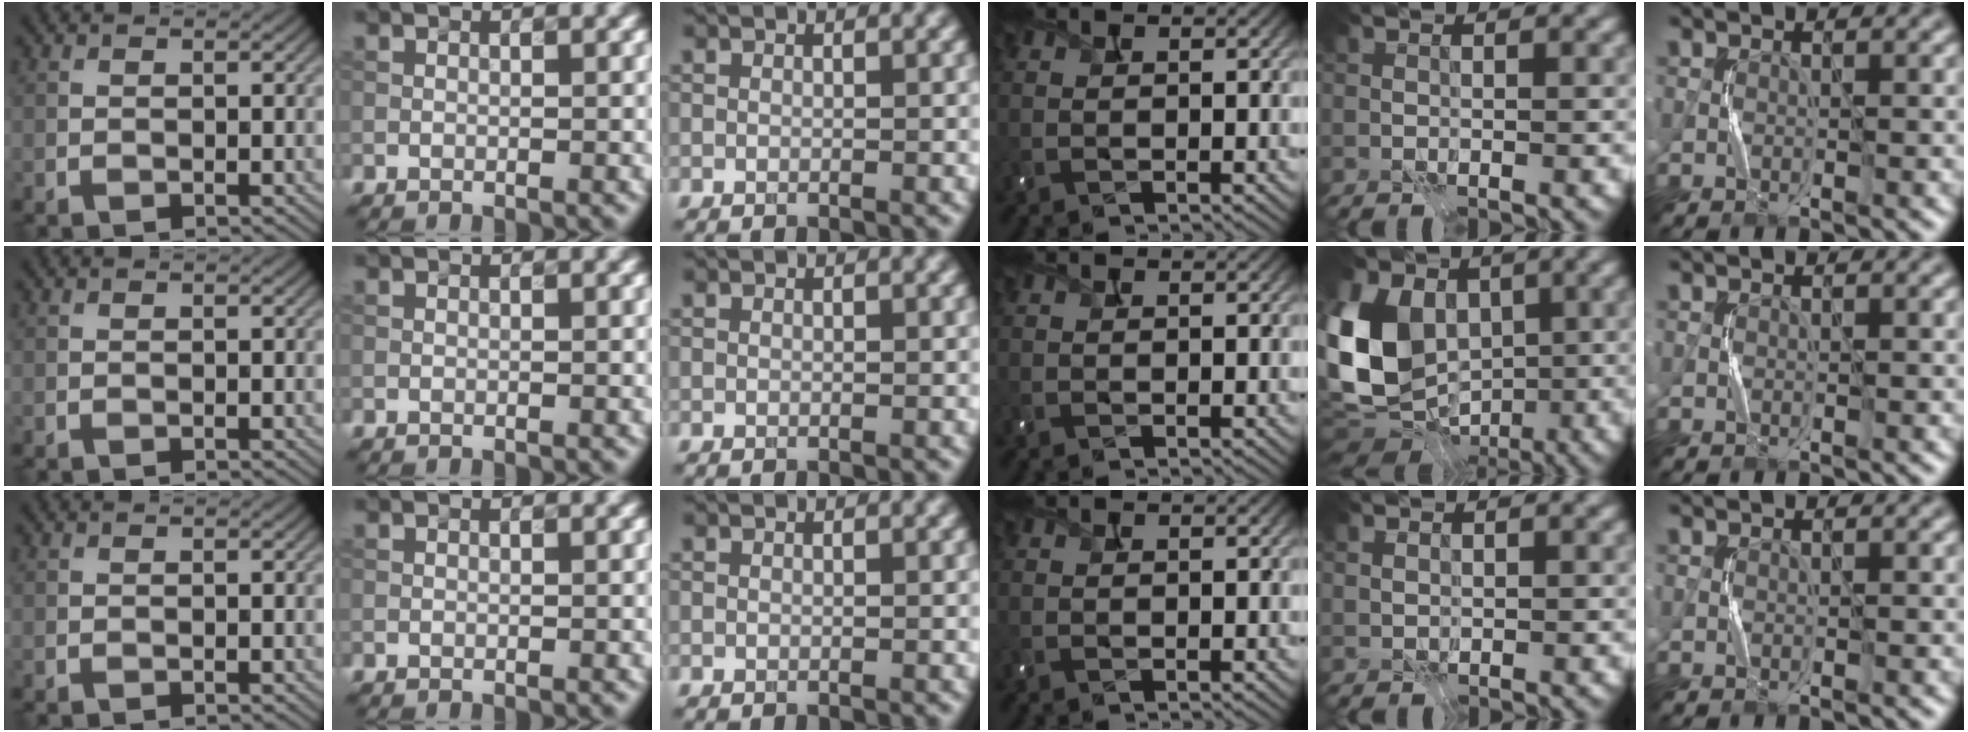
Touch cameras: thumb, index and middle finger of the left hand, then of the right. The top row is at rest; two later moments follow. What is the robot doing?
{"motion": "press", "object": "camera"}